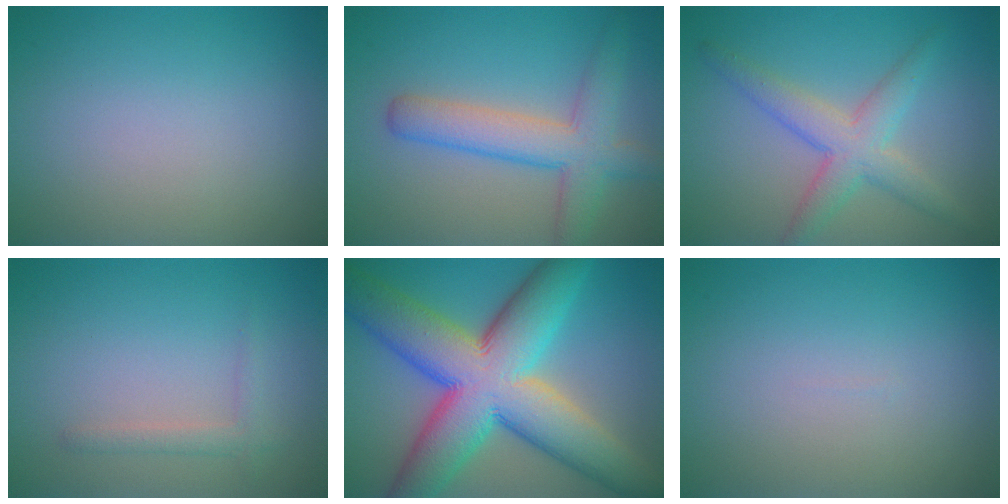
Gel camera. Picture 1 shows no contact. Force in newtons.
{"total": 5.5, "press": 5.5, "slide": 0.2}
{"total": 4.3, "press": 4.2, "slide": 0.1}
{"total": 1.4, "press": 1.4, "slide": 0.1}
{"total": 14.9, "press": 14.9, "slide": 0.8}
{"total": 0.0}